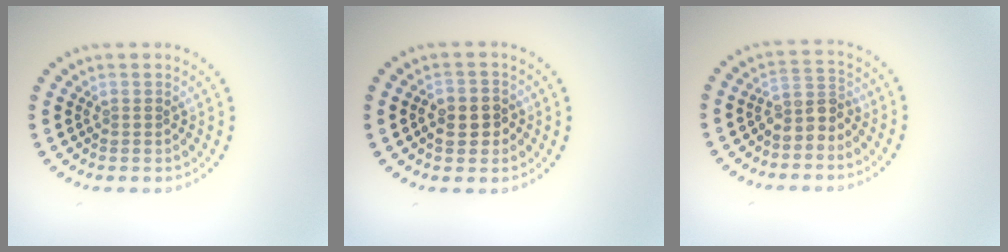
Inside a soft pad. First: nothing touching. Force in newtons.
{"total": 2.8, "press": 2.8, "slide": 0.6}
{"total": 2.5, "press": 1.9, "slide": 1.6}